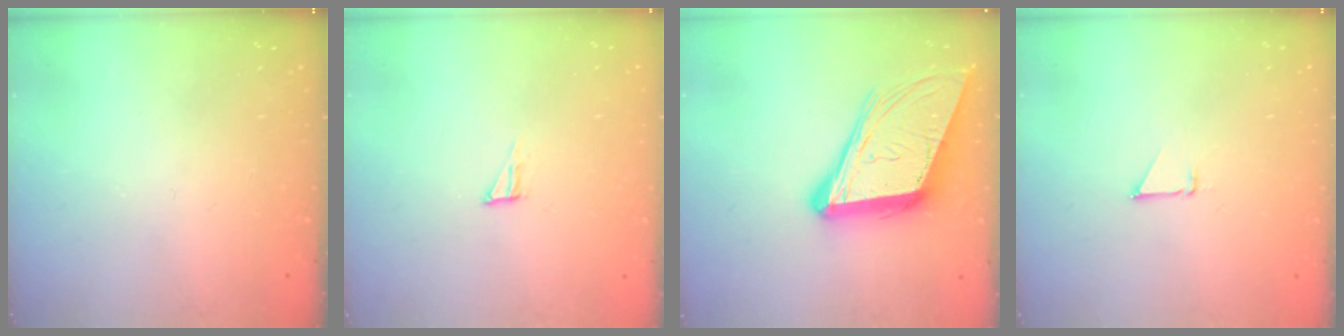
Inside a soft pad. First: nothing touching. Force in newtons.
{"total": 3.4, "press": 3.4, "slide": 0.3}
{"total": 15.8, "press": 15.2, "slide": 4.2}
{"total": 0.8, "press": 0.8, "slide": 0.1}